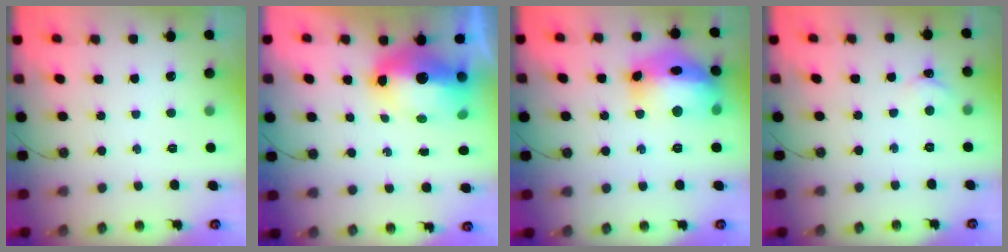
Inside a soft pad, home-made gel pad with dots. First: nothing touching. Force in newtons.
{"total": 12.4, "press": 12.3, "slide": 1.1}
{"total": 19.2, "press": 19.0, "slide": 2.5}
{"total": 1.7, "press": 1.7, "slide": 0.2}